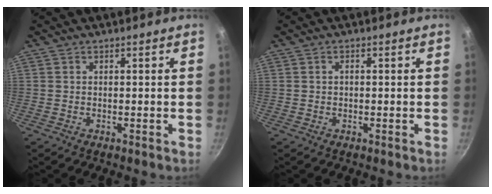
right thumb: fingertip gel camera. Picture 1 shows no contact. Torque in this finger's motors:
{"motor_torque": [-0.36, -0.29, -0.10, 0.13, 0.06]}